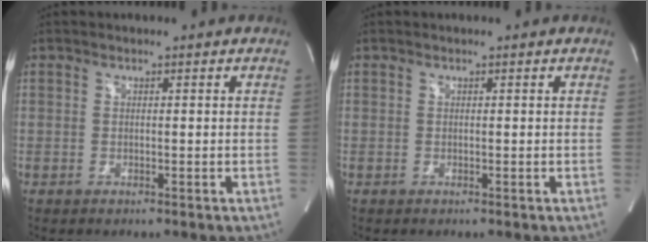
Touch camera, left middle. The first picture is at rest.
{"total": 0.0}